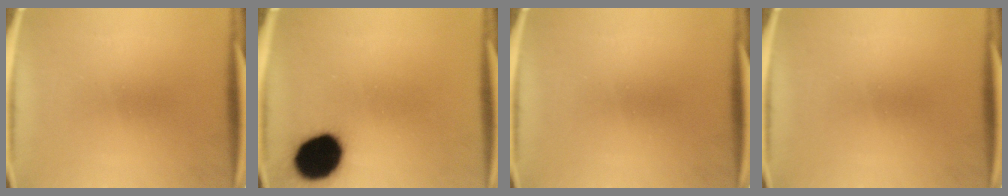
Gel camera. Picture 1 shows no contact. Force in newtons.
{"total": 16.5}
{"total": 0.0}
{"total": 0.0}